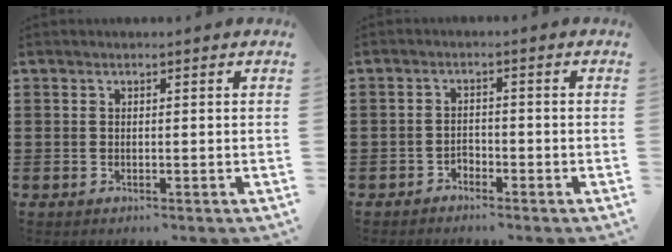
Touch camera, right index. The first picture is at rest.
{"total": 1.6, "force": [-1.4, 0.6, 0.0], "torque": [-0.007, 0.002, -0.030]}